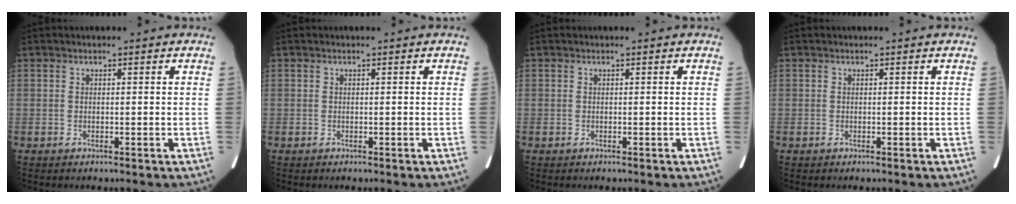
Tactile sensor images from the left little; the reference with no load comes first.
{"total": 0.0}
{"total": 0.0}
{"total": 0.0}